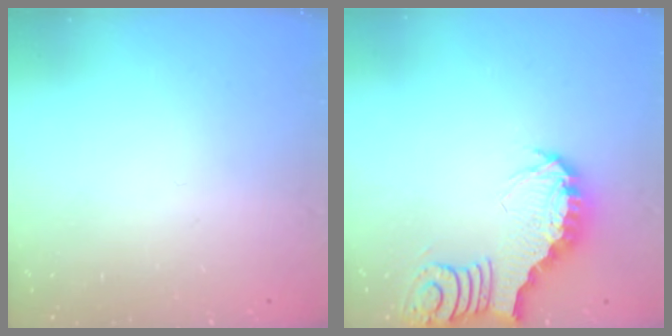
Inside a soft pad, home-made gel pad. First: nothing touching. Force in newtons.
{"total": 3.8, "press": 3.7, "slide": 0.4}